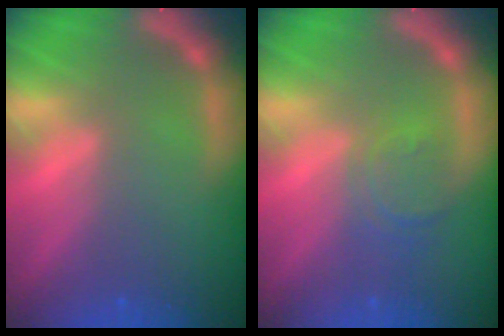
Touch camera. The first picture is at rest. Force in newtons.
{"total": 3.0}